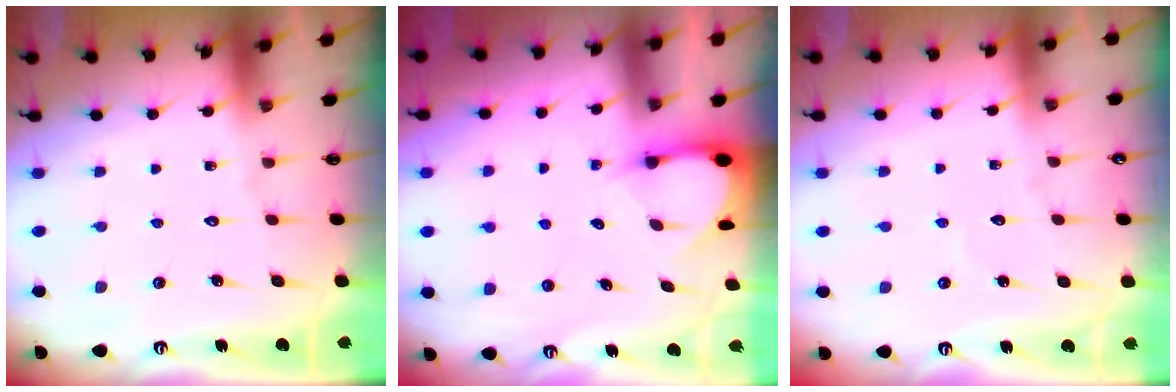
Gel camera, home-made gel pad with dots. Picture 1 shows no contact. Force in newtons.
{"total": 2.8, "press": 2.8, "slide": 0.2}
{"total": 2.9, "press": 2.9, "slide": 0.2}